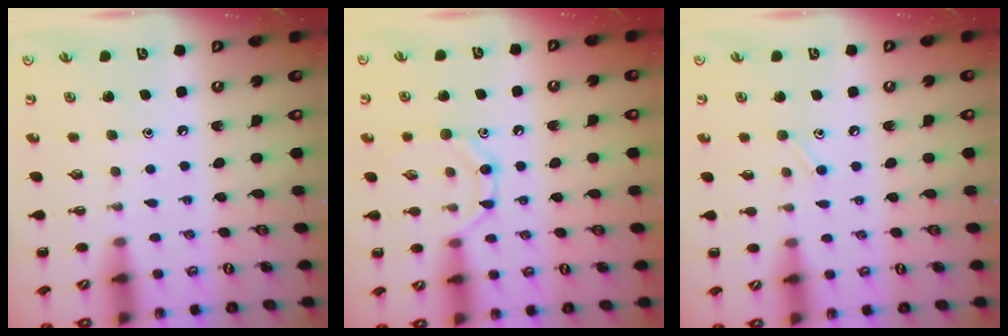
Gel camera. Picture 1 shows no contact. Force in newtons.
{"total": 9.1, "press": 9.0, "slide": 1.0}
{"total": 6.2, "press": 5.8, "slide": 2.2}